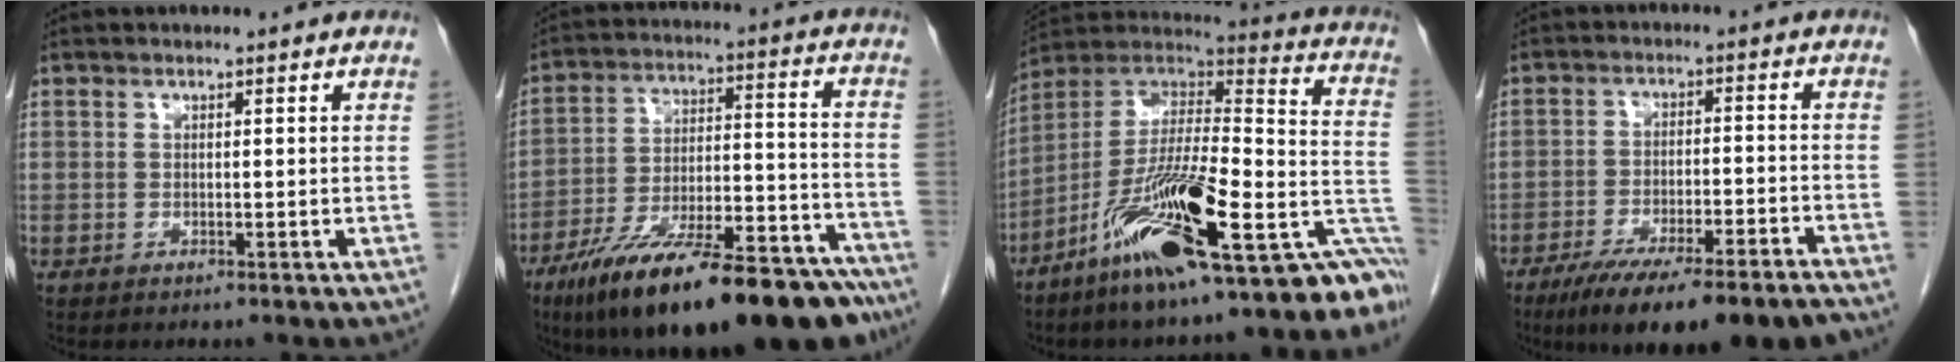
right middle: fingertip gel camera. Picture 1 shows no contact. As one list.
[{"total": 28.2, "force": [-21.4, 5.8, 17.3], "torque": [-0.214, 0.005, -0.327]}, {"total": 28.2, "force": [-17.2, 5.4, 21.6], "torque": [-0.225, 0.045, -0.269]}, {"total": 17.0, "force": [-13.5, 1.7, 10.2], "torque": [-0.123, -0.010, -0.207]}]